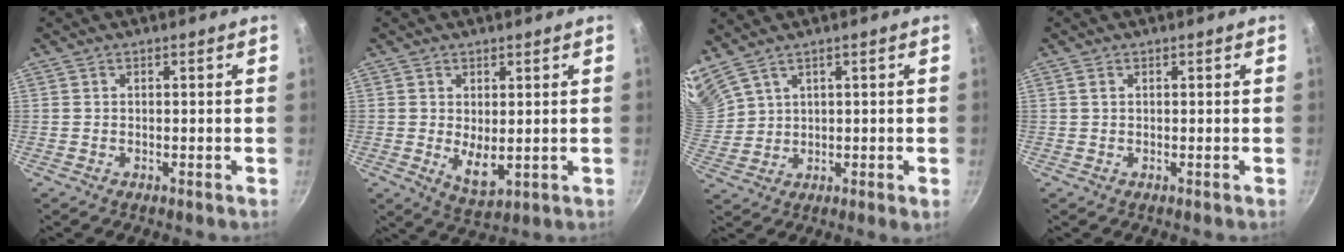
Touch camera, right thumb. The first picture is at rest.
{"total": 5.2, "force": [0.5, 2.8, 4.3], "torque": [-0.065, -0.020, 0.019]}
{"total": 7.6, "force": [5.6, 2.7, 4.2], "torque": [-0.090, -0.011, 0.121]}
{"total": 0.7, "force": [0.3, 0.4, 0.5], "torque": [-0.010, 0.000, 0.005]}